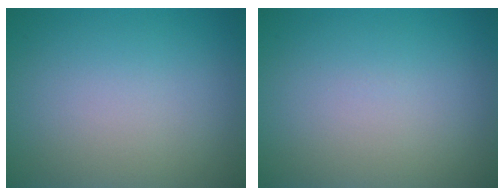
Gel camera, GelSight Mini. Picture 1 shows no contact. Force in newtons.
{"total": 0.0}